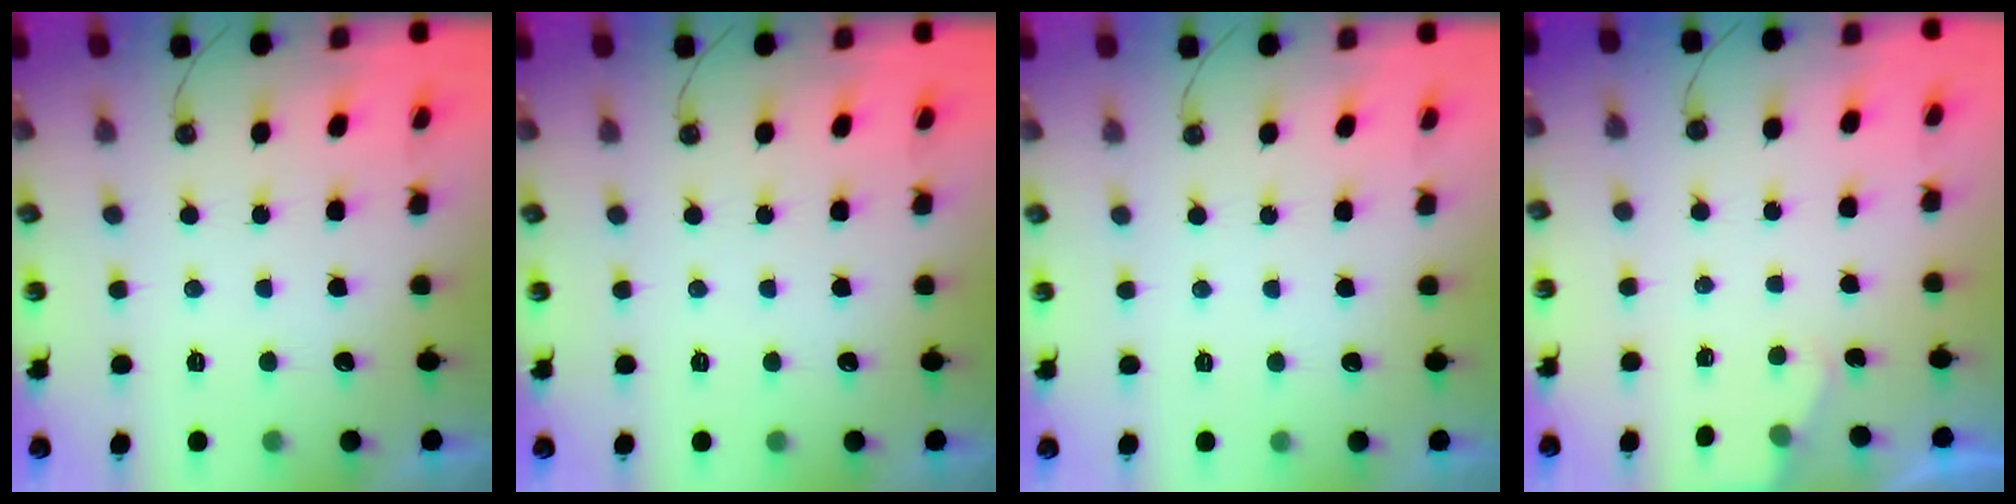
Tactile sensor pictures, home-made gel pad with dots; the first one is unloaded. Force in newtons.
{"total": 0.0}
{"total": 0.0}
{"total": 1.8, "press": 1.8, "slide": 0.3}